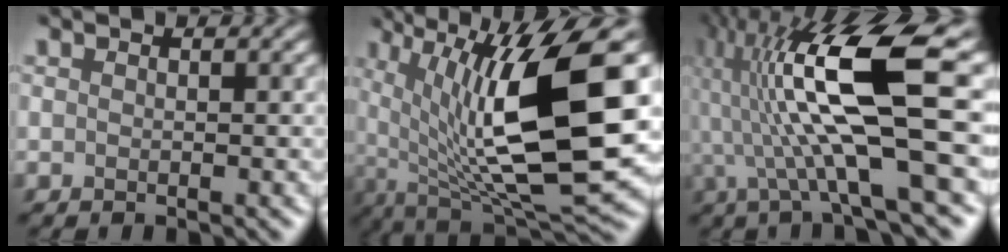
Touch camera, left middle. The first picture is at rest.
{"total": 12.9, "force": [0.7, 4.1, 12.2], "torque": [-0.223, -0.022, 0.023]}
{"total": 12.3, "force": [1.6, 2.3, 12.0], "torque": [-0.242, 0.011, 0.043]}